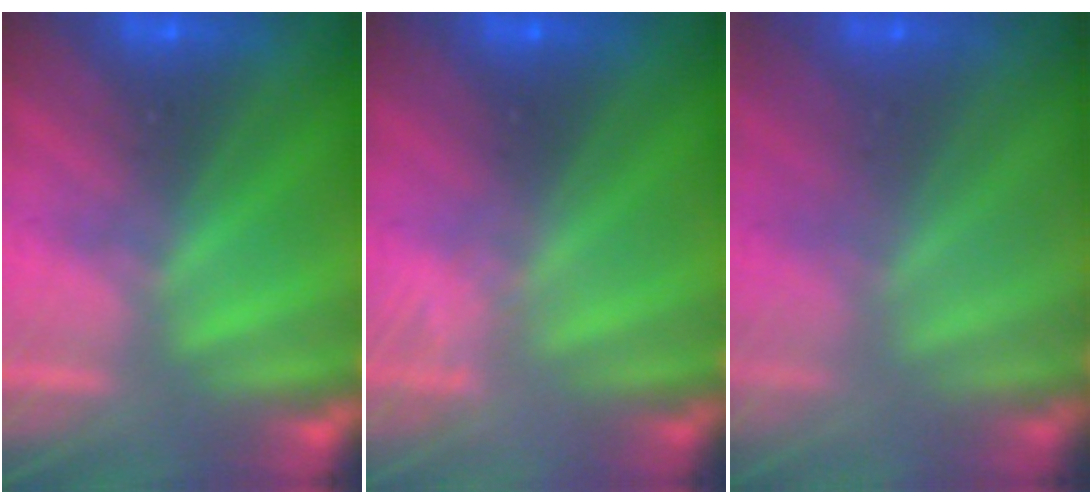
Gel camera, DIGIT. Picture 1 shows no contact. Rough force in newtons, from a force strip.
{"total": 1.6}
{"total": 1.2}